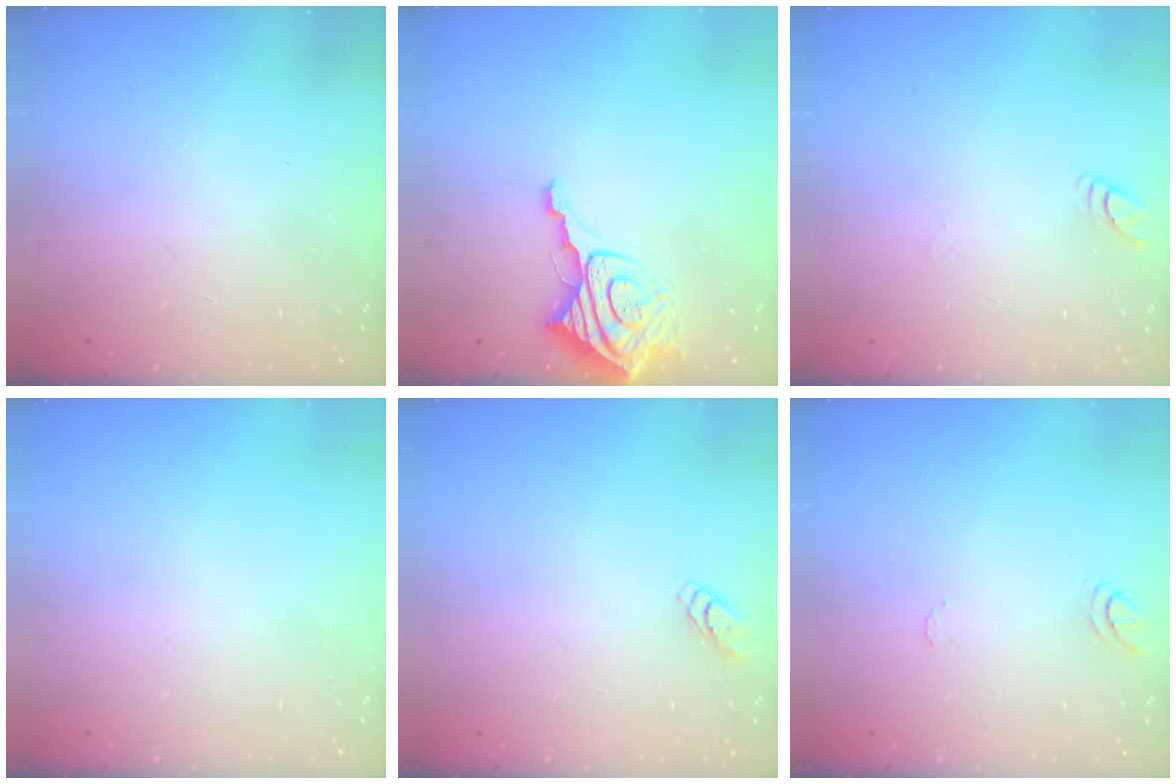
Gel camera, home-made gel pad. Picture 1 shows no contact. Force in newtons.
{"total": 11.2, "press": 11.2, "slide": 1.2}
{"total": 5.1, "press": 5.0, "slide": 0.5}
{"total": 0.0}
{"total": 2.8, "press": 2.8, "slide": 0.3}
{"total": 5.8, "press": 5.8, "slide": 0.5}